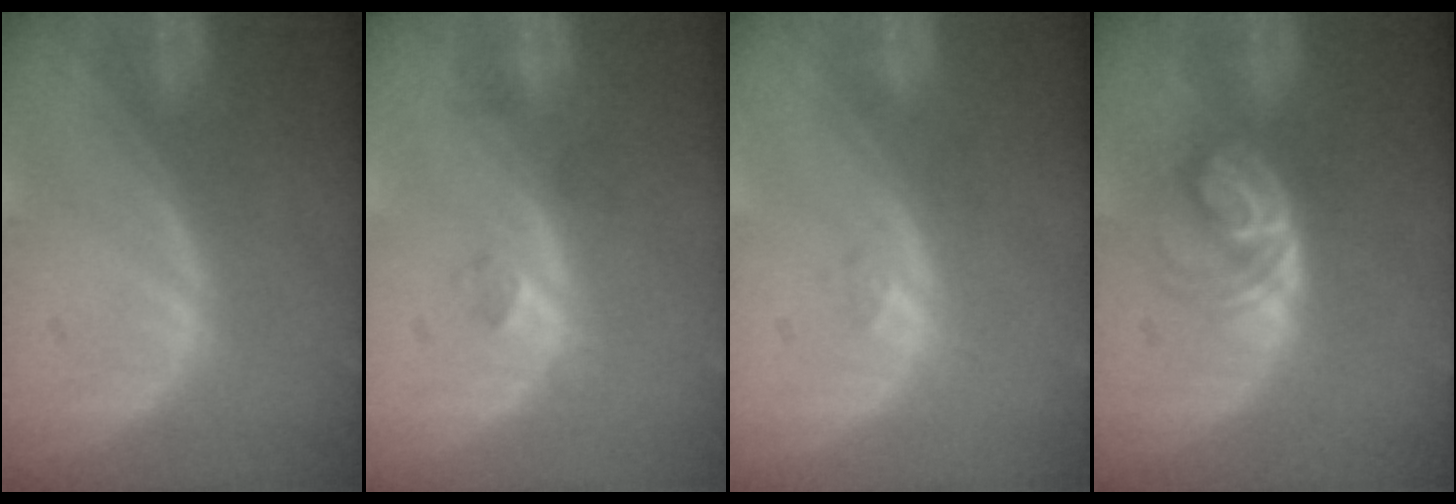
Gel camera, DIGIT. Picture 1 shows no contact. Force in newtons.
{"total": 3.2, "press": 2.6, "slide": 1.8}
{"total": 1.9, "press": 1.6, "slide": 1.0}
{"total": 6.0, "press": 5.2, "slide": 2.8}